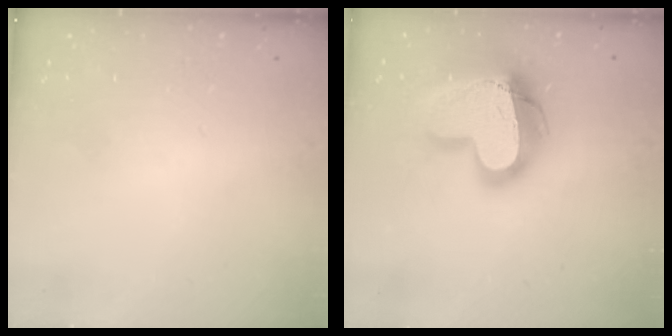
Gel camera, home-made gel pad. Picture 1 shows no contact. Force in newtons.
{"total": 21.0, "press": 20.9, "slide": 1.9}